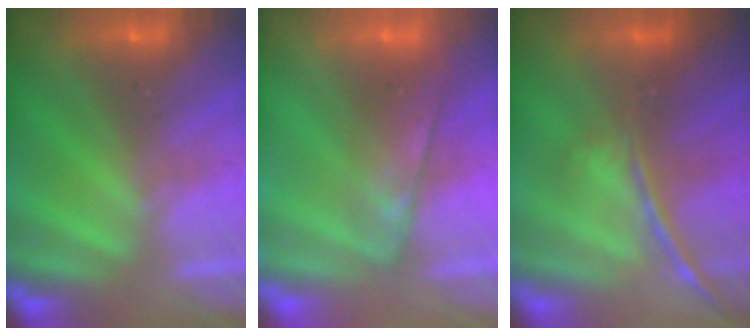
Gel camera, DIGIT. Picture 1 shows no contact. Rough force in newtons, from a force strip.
{"total": 4.4}
{"total": 1.7}